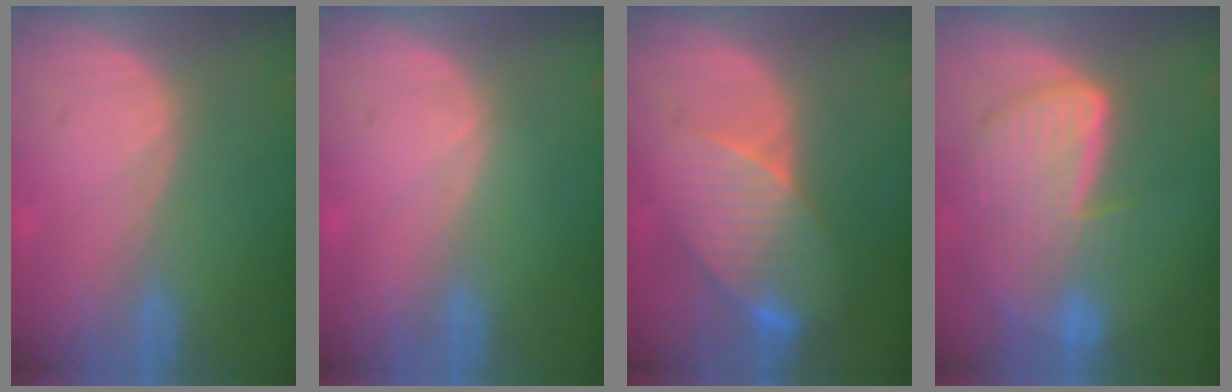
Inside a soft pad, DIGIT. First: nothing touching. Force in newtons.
{"total": 0.0}
{"total": 8.4, "press": 7.6, "slide": 3.6}
{"total": 9.1, "press": 7.9, "slide": 4.3}